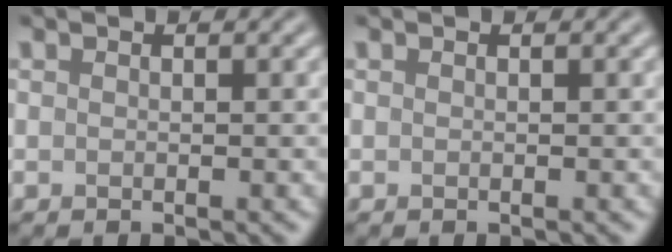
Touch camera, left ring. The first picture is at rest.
{"total": 0.0}